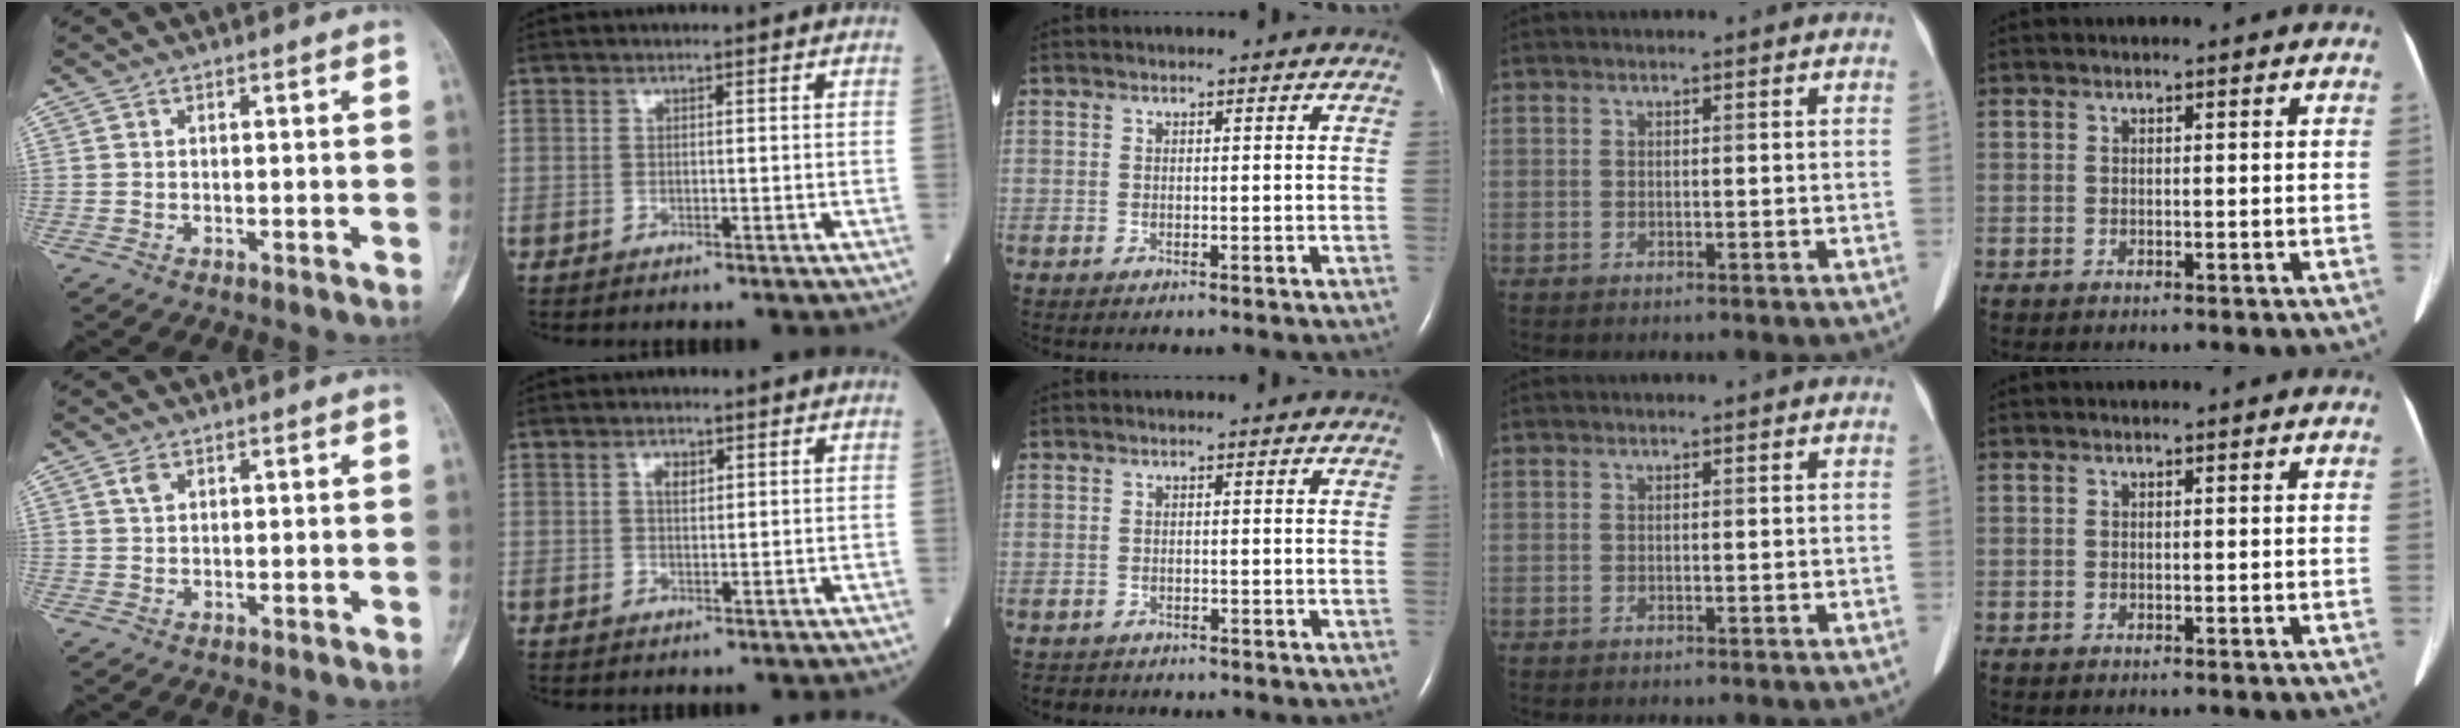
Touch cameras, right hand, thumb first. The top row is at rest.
{"thumb": {"total": 1.6, "force": [0.8, 1.0, 1.0], "torque": [-0.018, 0.002, 0.017]}, "index": {"total": 2.0, "force": [0.8, 1.1, 1.5], "torque": [-0.026, 0.002, 0.013]}, "middle": {"total": 1.3, "force": [-1.1, 0.6, -0.2], "torque": [-0.004, -0.001, -0.018]}}